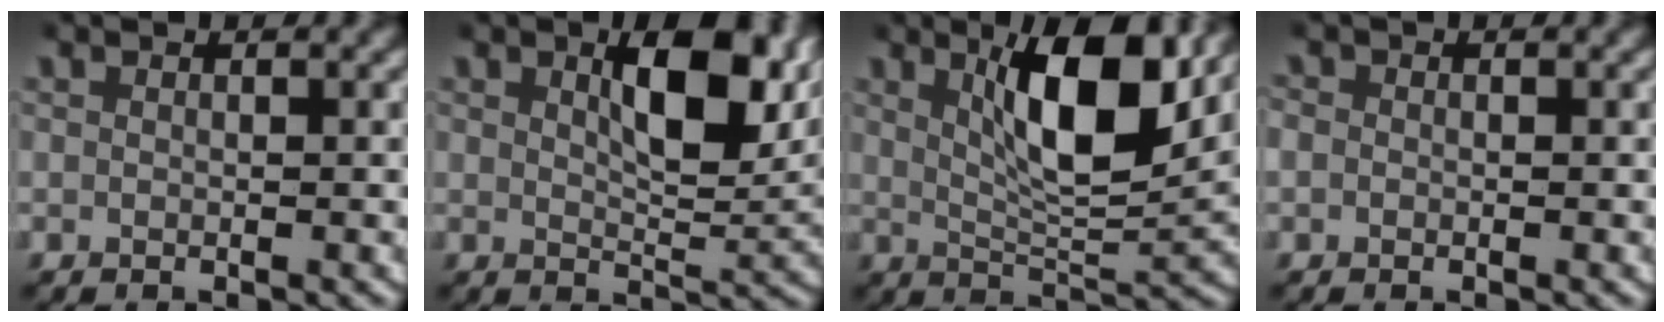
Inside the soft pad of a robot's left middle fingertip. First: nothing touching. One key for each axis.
{"total": 7.3, "fx": 3.2, "fy": 2.8, "fz": 6.0, "tx": -0.080, "ty": 0.003, "tz": 0.046}
{"total": 8.3, "fx": 3.4, "fy": 2.2, "fz": 7.3, "tx": -0.119, "ty": -0.004, "tz": 0.057}
{"total": 1.3, "fx": -0.1, "fy": 1.2, "fz": 0.5, "tx": -0.020, "ty": -0.002, "tz": -0.005}